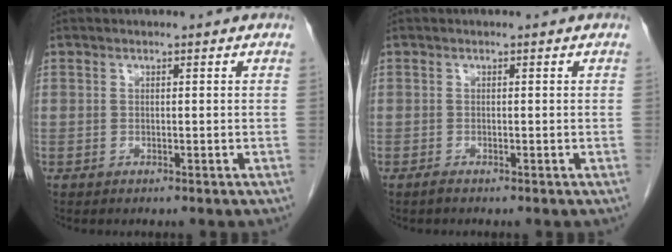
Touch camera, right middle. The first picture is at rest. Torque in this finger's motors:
{"motor_torque": [0.02, 0.00, -0.01, 0.01]}